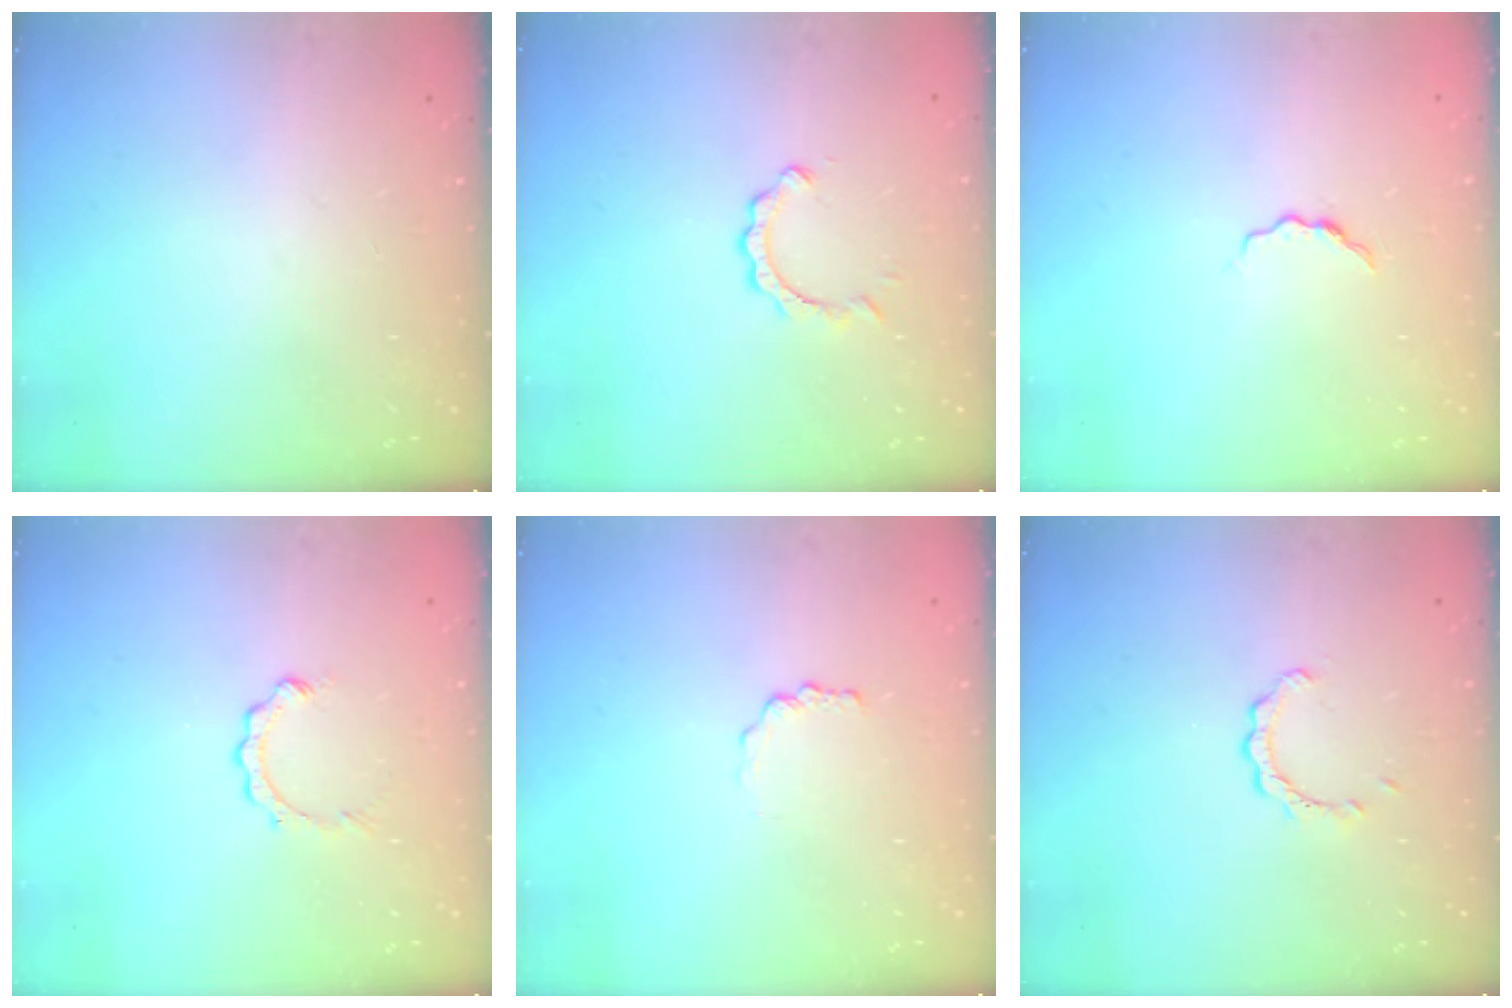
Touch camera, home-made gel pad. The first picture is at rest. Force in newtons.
{"total": 2.8, "press": 2.8, "slide": 0.3}
{"total": 4.7, "press": 4.6, "slide": 0.7}
{"total": 2.4, "press": 2.4, "slide": 0.3}
{"total": 1.0, "press": 1.0, "slide": 0.2}
{"total": 2.2, "press": 2.2, "slide": 0.1}